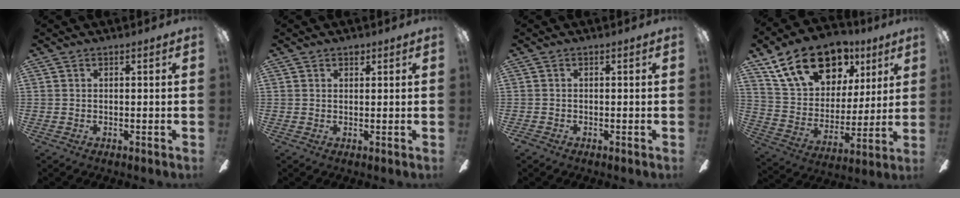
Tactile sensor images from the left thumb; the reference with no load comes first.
{"total": 1.4, "force": [1.0, 0.7, 0.5], "torque": [-0.004, -0.001, 0.017]}
{"total": 0.7, "force": [-0.3, 0.5, 0.4], "torque": [-0.009, 0.004, -0.007]}
{"total": 21.2, "force": [13.0, 12.7, 10.9], "torque": [-0.188, -0.058, 0.236]}